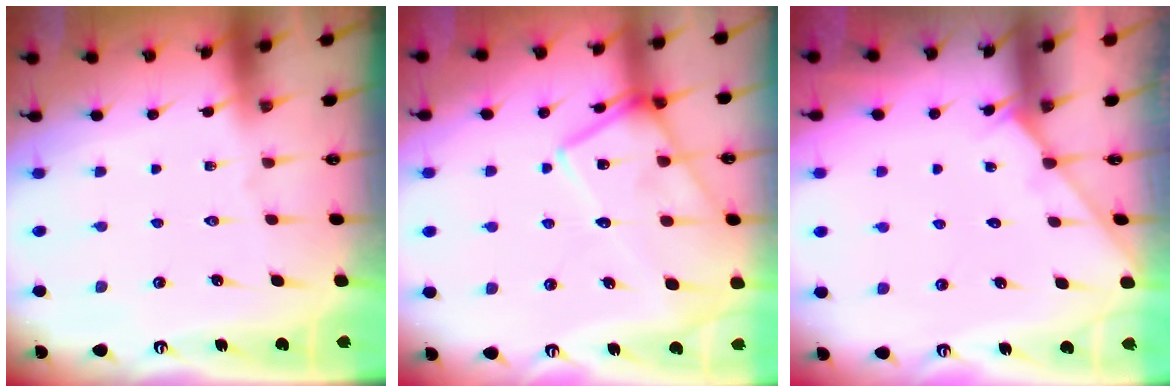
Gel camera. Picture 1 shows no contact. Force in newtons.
{"total": 16.3, "press": 16.2, "slide": 1.4}
{"total": 3.1, "press": 3.1, "slide": 0.3}